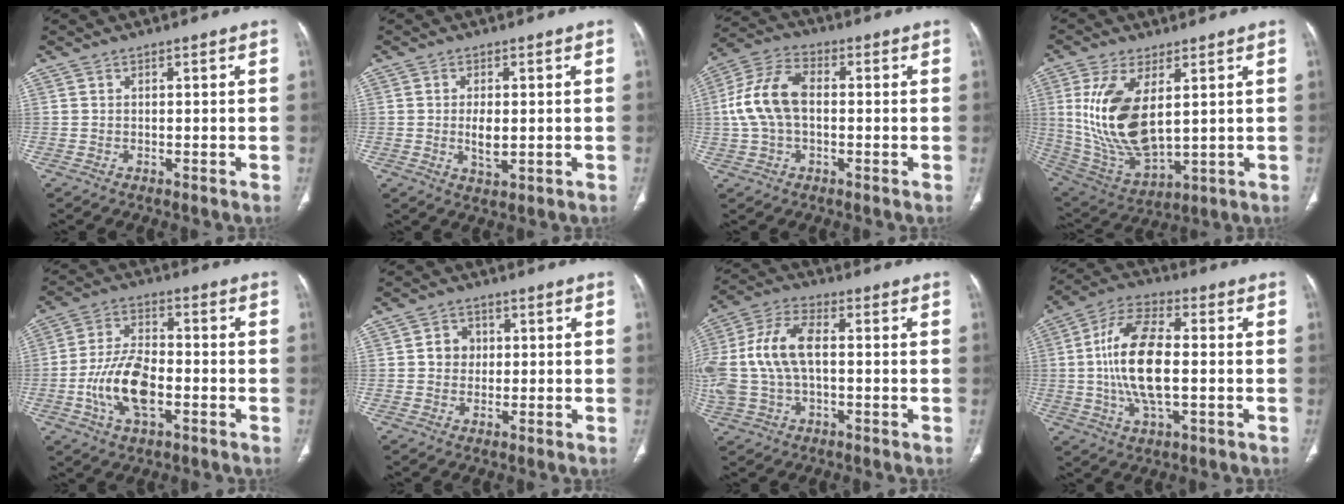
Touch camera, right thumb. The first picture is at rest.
{"total": 4.2, "force": [-0.1, 1.9, 3.7], "torque": [-0.068, -0.008, 0.002]}
{"total": 11.2, "force": [0.1, 6.8, 9.0], "torque": [-0.187, 0.030, -0.002]}
{"total": 16.9, "force": [3.6, 8.1, 14.3], "torque": [-0.283, -0.022, 0.092]}
{"total": 12.0, "force": [-3.3, 6.0, 9.8], "torque": [-0.186, 0.018, -0.063]}
{"total": 3.8, "force": [0.5, 3.4, 1.6], "torque": [-0.003, 0.005, 0.004]}
{"total": 14.4, "force": [0.4, 8.0, 11.9], "torque": [-0.265, 0.032, 0.006]}
{"total": 15.2, "force": [-0.5, 6.8, 13.6], "torque": [-0.271, 0.017, -0.011]}